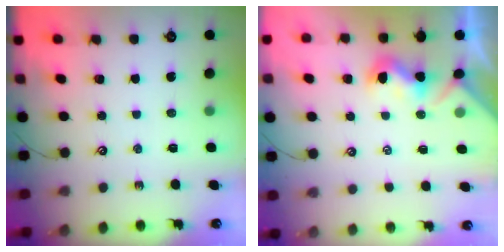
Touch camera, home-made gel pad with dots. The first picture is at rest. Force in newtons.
{"total": 0.5, "press": 0.3, "slide": 0.4}